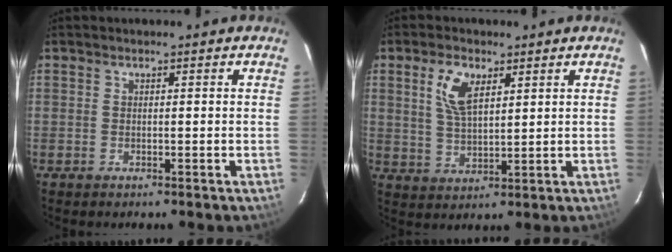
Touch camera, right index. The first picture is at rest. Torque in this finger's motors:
{"motor_torque": [0.74, 0.68, 0.37, 0.07]}